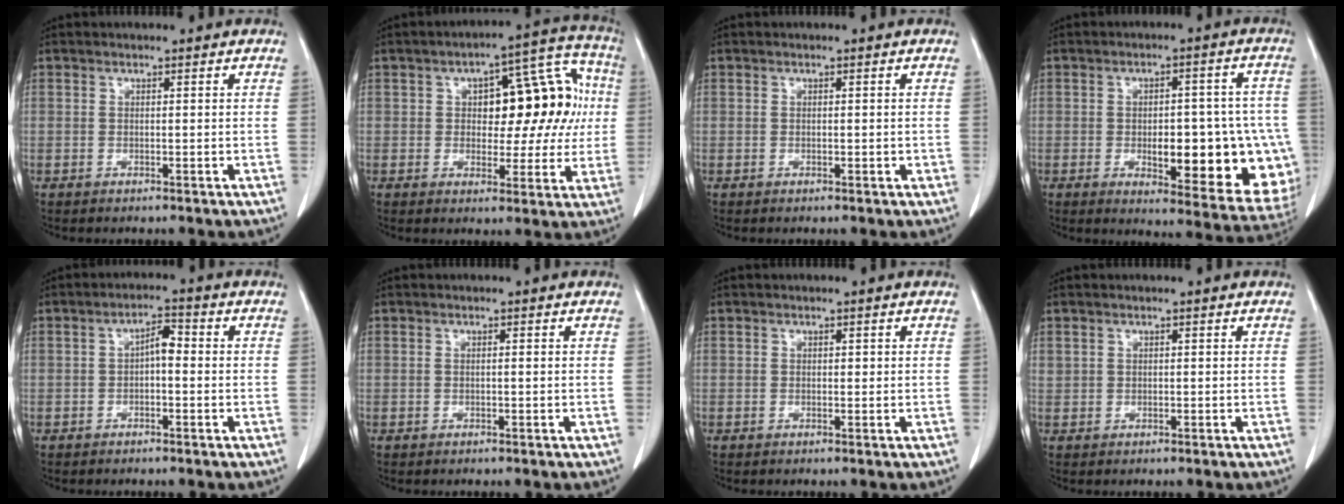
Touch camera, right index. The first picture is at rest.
{"total": 13.8, "force": [1.7, 6.8, 11.9], "torque": [-0.135, 0.052, 0.027]}
{"total": 0.7, "force": [-0.1, 0.4, 0.6], "torque": [-0.008, -0.001, 0.000]}
{"total": 17.6, "force": [-3.8, 6.4, 15.9], "torque": [-0.125, 0.023, -0.024]}
{"total": 3.1, "force": [-0.2, 1.2, 2.9], "torque": [-0.045, 0.015, -0.005]}
{"total": 0.0}
{"total": 0.5, "force": [0.2, 0.3, 0.3], "torque": [0.000, 0.001, 0.001]}
{"total": 0.7, "force": [0.4, 0.5, 0.1], "torque": [0.006, 0.005, 0.007]}